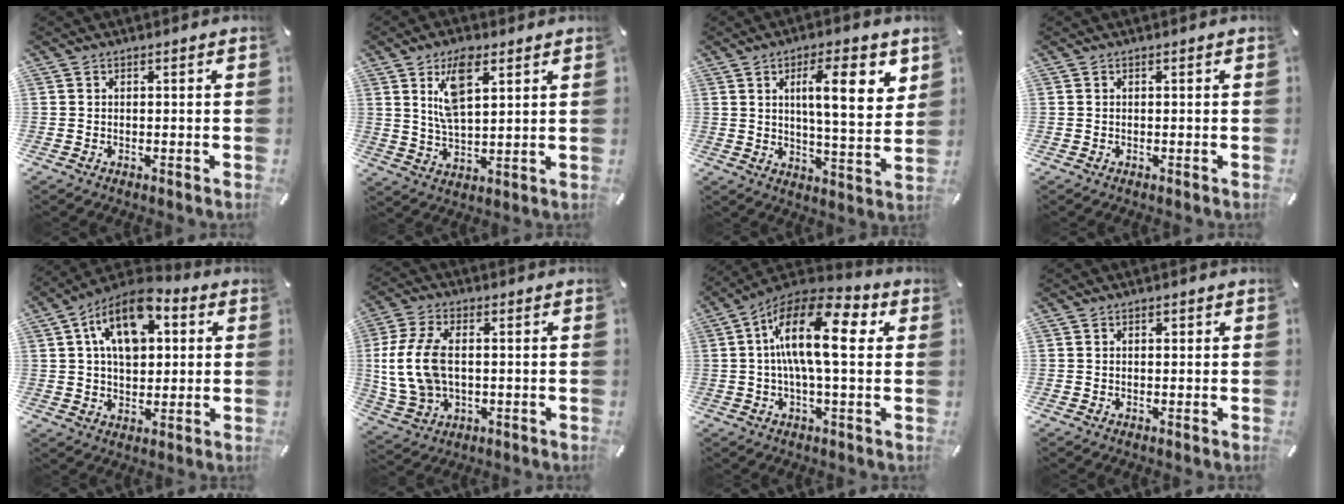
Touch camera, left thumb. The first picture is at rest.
{"total": 10.3, "force": [5.0, 4.6, 7.8], "torque": [-0.153, -0.002, 0.086]}
{"total": 13.3, "force": [5.1, 3.9, 11.6], "torque": [-0.180, -0.012, 0.079]}
{"total": 0.0}
{"total": 13.5, "force": [4.8, 8.8, 9.1], "torque": [-0.158, -0.011, 0.085]}
{"total": 11.5, "force": [0.2, 7.6, 8.6], "torque": [-0.200, 0.005, 0.006]}
{"total": 17.0, "force": [3.7, 6.5, 15.3], "torque": [-0.282, -0.014, 0.053]}
{"total": 0.8, "force": [0.2, 0.6, 0.4], "torque": [-0.007, 0.004, 0.003]}